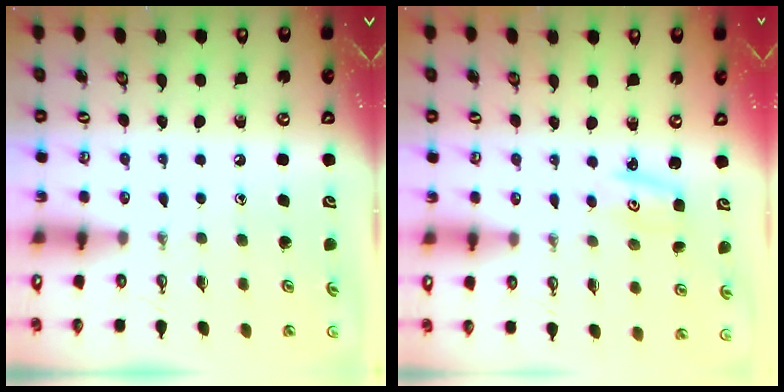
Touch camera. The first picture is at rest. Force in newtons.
{"total": 2.7, "press": 2.7, "slide": 0.3}